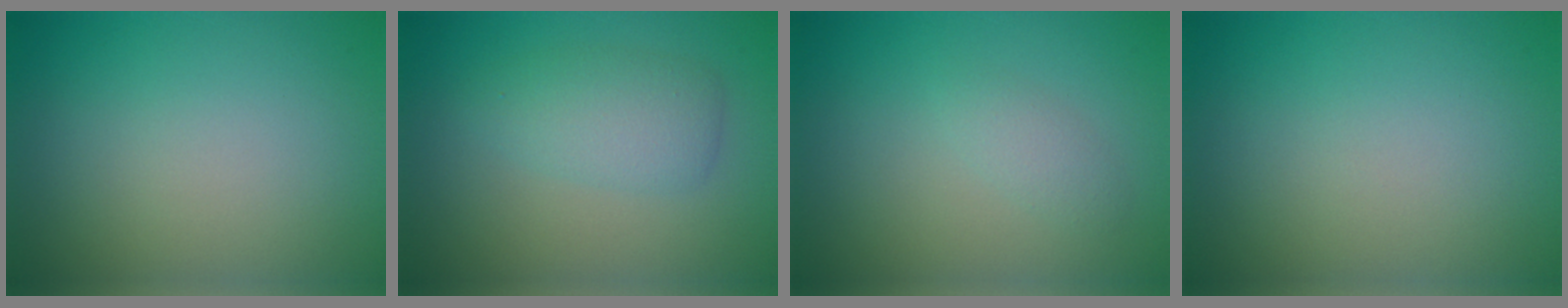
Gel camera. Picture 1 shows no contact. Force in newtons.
{"total": 3.2, "press": 3.2, "slide": 0.1}
{"total": 1.3, "press": 1.3, "slide": 0.1}
{"total": 0.0}